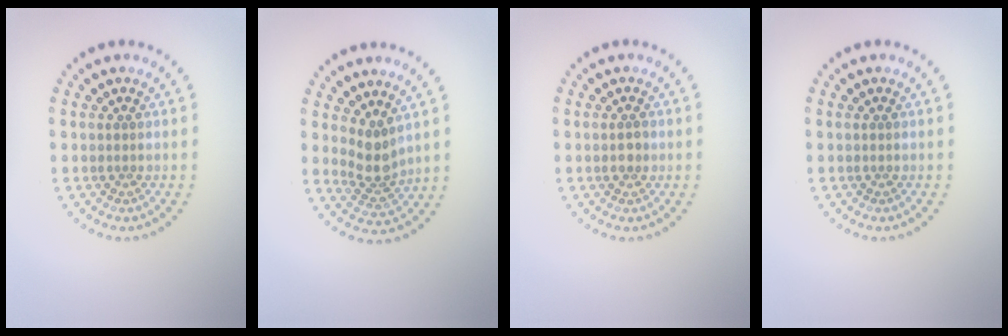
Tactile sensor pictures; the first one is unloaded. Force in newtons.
{"total": 2.7, "press": 2.0, "slide": 1.8}
{"total": 1.1, "press": 1.1, "slide": 0.1}
{"total": 0.0}